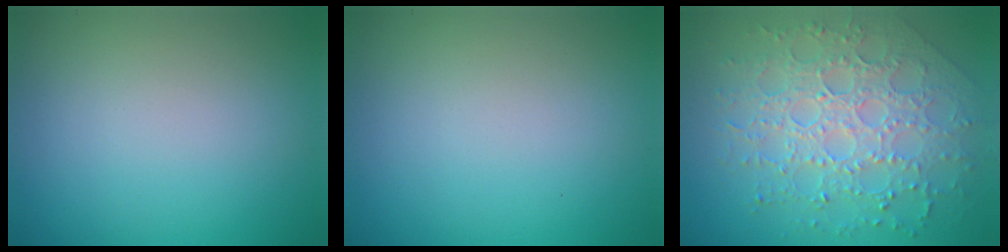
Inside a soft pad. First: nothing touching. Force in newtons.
{"total": 0.0}
{"total": 7.7, "press": 5.5, "slide": 5.4}